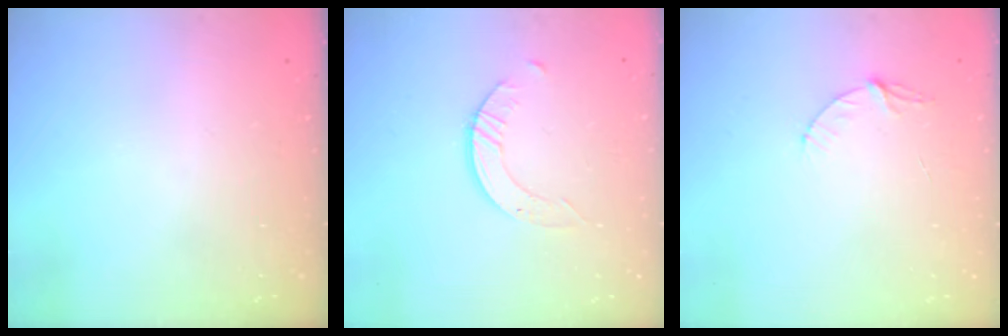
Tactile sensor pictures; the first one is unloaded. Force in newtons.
{"total": 2.4, "press": 2.4, "slide": 0.3}
{"total": 4.0, "press": 4.0, "slide": 0.4}